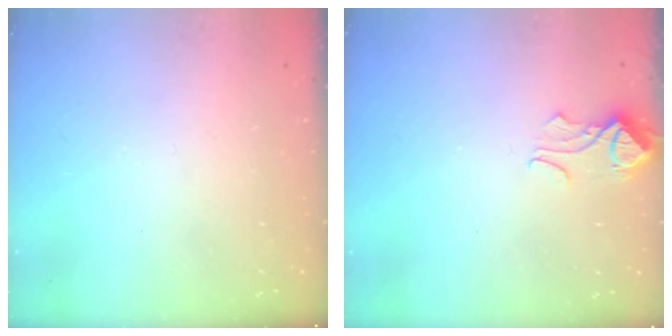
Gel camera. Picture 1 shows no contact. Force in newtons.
{"total": 2.4, "press": 2.3, "slide": 0.5}